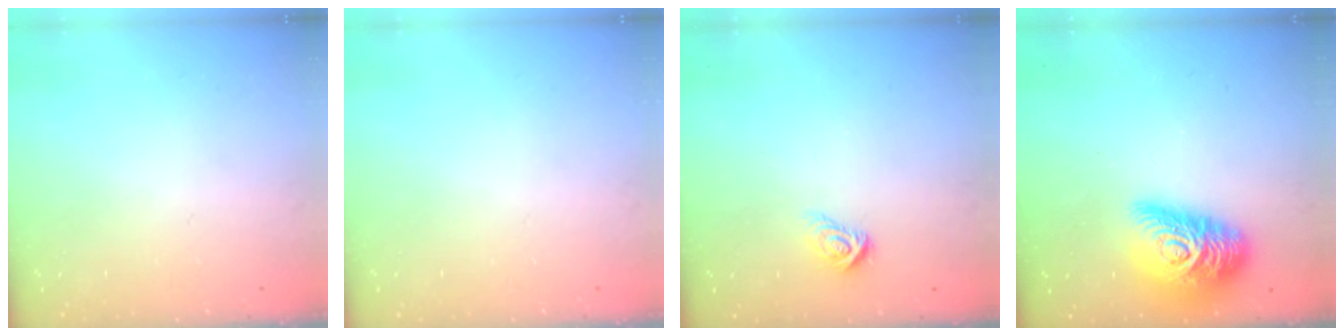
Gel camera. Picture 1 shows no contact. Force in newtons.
{"total": 0.0}
{"total": 5.5, "press": 5.5, "slide": 0.4}
{"total": 18.5, "press": 18.5, "slide": 1.0}